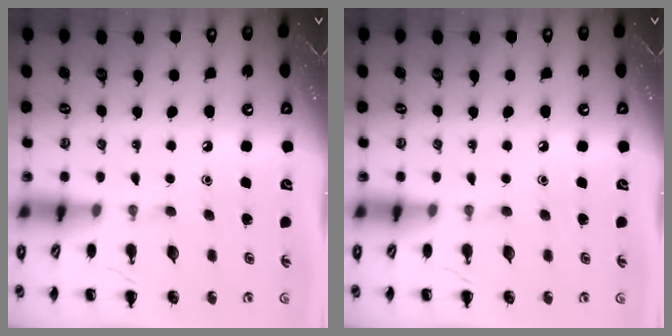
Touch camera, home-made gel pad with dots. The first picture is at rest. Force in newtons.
{"total": 0.0}